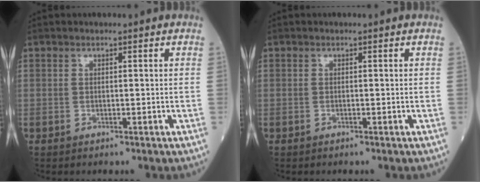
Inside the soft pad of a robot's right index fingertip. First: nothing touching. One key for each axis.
{"total": 0.0}